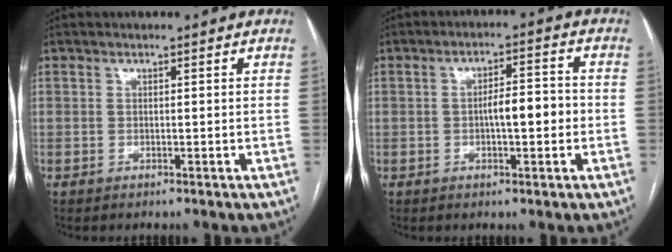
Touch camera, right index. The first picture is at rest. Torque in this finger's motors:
{"motor_torque": [0.85, -0.01, 0.51, 0.10]}